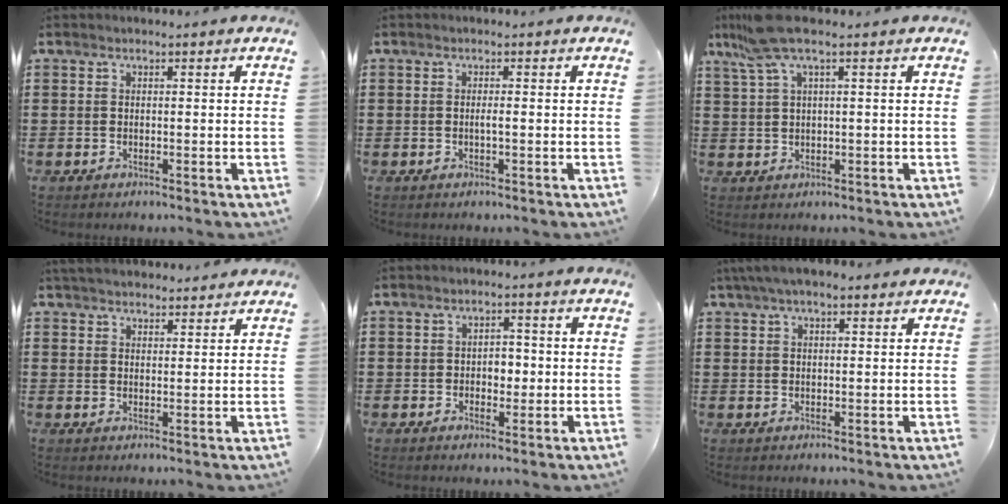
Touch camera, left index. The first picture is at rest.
{"total": 0.8, "force": [-0.2, -0.1, 0.8], "torque": [-0.016, -0.004, -0.004]}
{"total": 6.3, "force": [3.0, 0.8, 5.4], "torque": [-0.133, -0.001, 0.051]}
{"total": 3.1, "force": [3.0, 0.4, 0.3], "torque": [-0.014, -0.002, 0.058]}
{"total": 2.7, "force": [-0.3, 1.8, 2.0], "torque": [-0.033, 0.002, -0.010]}
{"total": 4.0, "force": [2.9, 1.1, 2.6], "torque": [-0.055, 0.006, 0.053]}